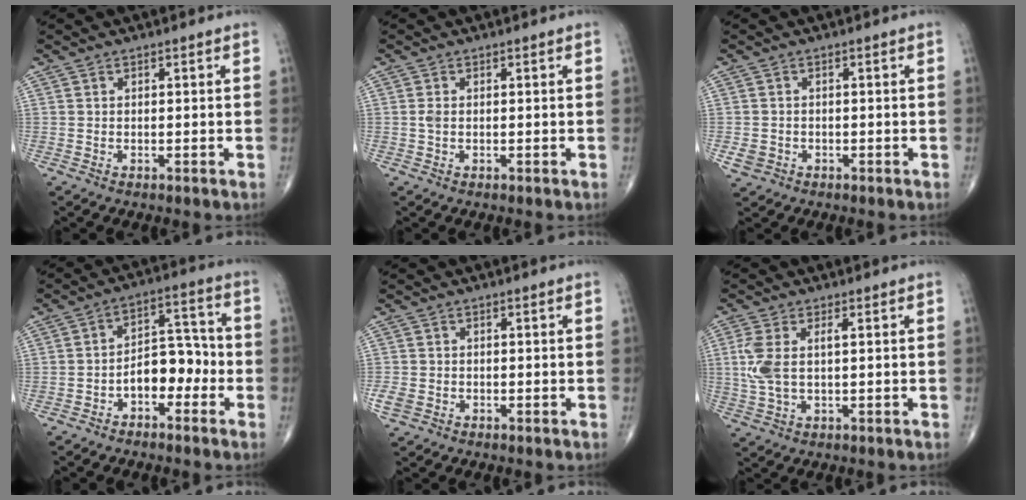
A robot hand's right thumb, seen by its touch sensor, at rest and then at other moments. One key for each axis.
{"total": 1.1, "fx": 0.0, "fy": 0.6, "fz": 0.9, "tx": -0.021, "ty": 0.001, "tz": -0.001}
{"total": 2.4, "fx": -0.9, "fy": 2.1, "fz": 0.8, "tx": -0.011, "ty": 0.006, "tz": -0.011}
{"total": 8.5, "fx": -3.1, "fy": 5.1, "fz": 6.0, "tx": -0.062, "ty": 0.048, "tz": -0.058}
{"total": 2.6, "fx": -1.1, "fy": 2.1, "fz": 1.2, "tx": -0.028, "ty": 0.006, "tz": -0.018}
{"total": 6.8, "fx": 0.9, "fy": 3.0, "fz": 6.0, "tx": -0.156, "ty": 0.009, "tz": 0.020}